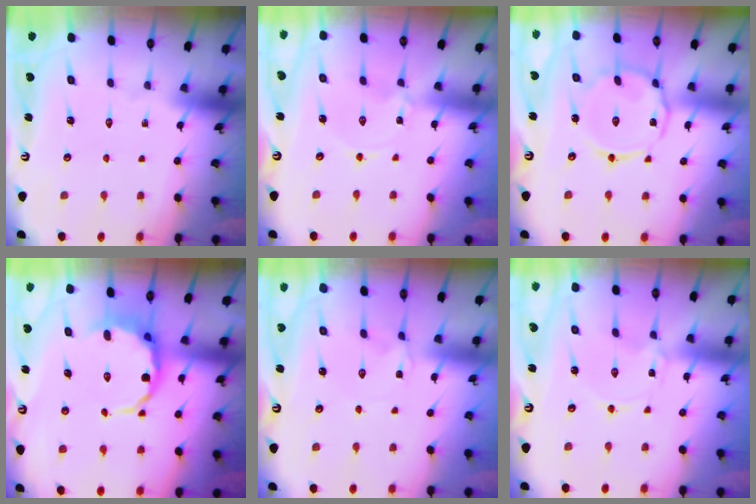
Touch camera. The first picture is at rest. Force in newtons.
{"total": 0.0}
{"total": 9.4, "press": 9.4, "slide": 0.8}
{"total": 7.8, "press": 7.4, "slide": 2.5}
{"total": 1.1, "press": 1.0, "slide": 0.3}
{"total": 0.0}